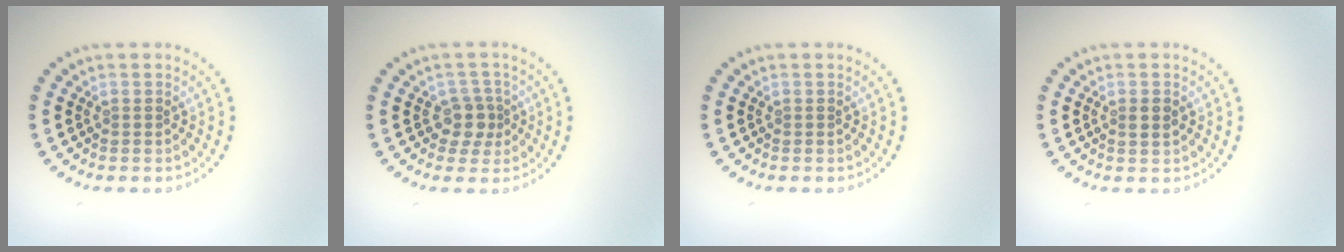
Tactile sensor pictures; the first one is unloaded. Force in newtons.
{"total": 2.2, "press": 1.8, "slide": 1.3}
{"total": 0.0}
{"total": 1.1, "press": 1.1, "slide": 0.3}